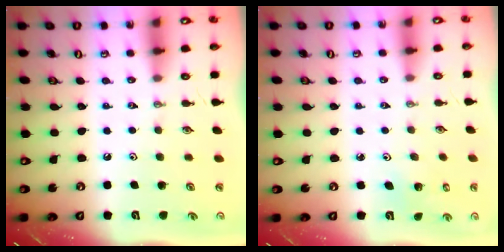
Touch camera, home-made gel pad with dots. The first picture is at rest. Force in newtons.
{"total": 2.5, "press": 2.5, "slide": 0.2}